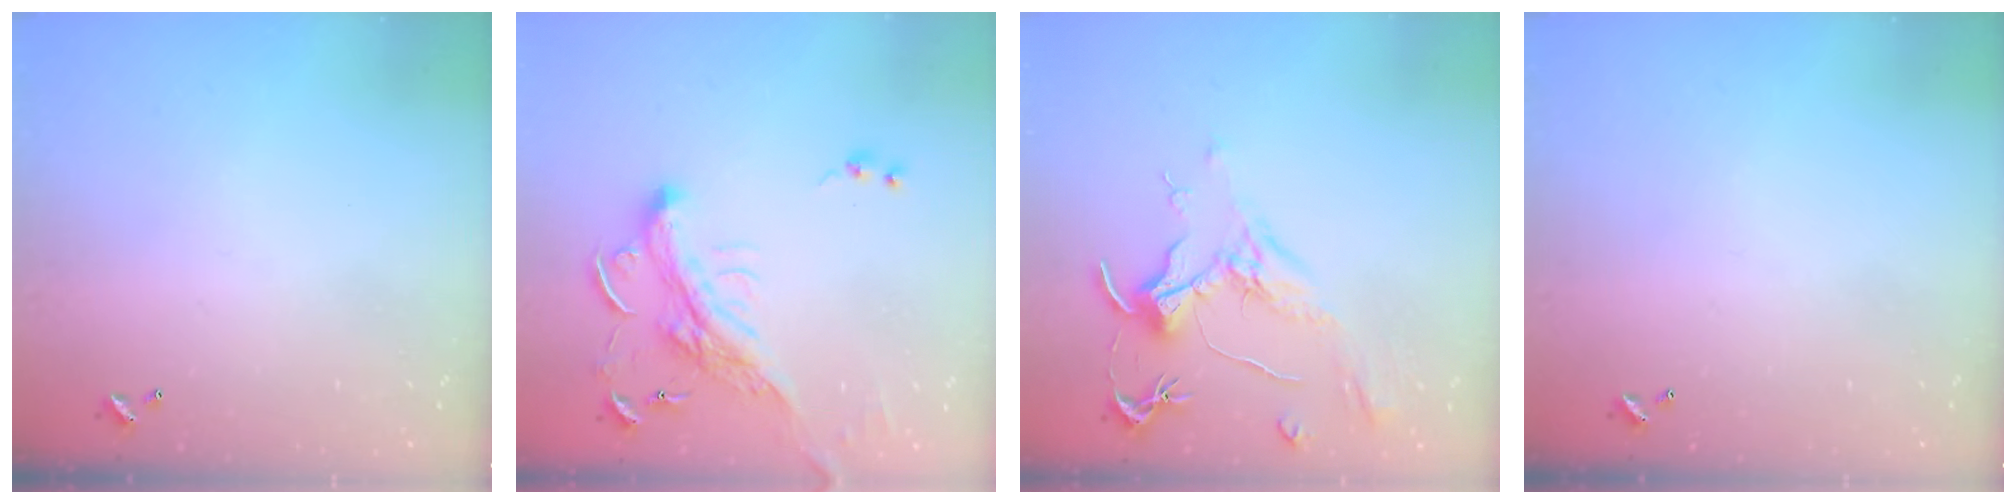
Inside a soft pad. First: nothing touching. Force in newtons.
{"total": 3.9, "press": 3.7, "slide": 1.3}
{"total": 2.1, "press": 2.0, "slide": 0.8}
{"total": 0.0}